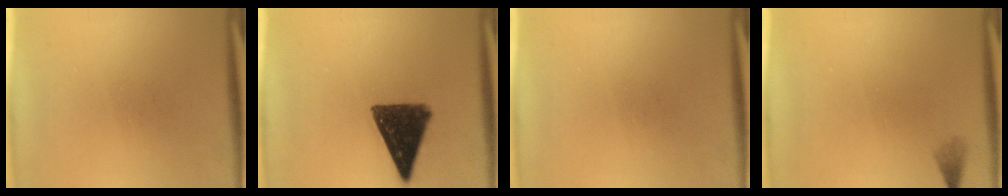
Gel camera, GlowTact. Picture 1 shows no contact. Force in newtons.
{"total": 12.4}
{"total": 0.0}
{"total": 1.0}